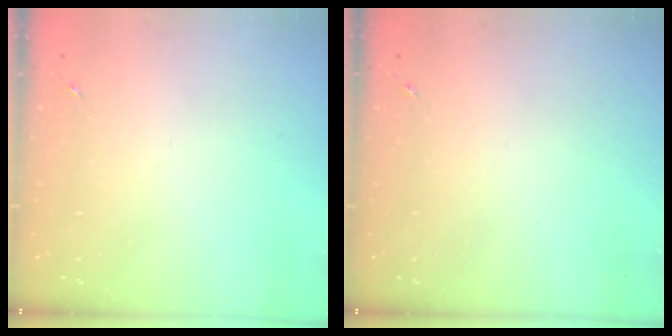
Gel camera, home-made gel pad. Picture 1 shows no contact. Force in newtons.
{"total": 0.0}